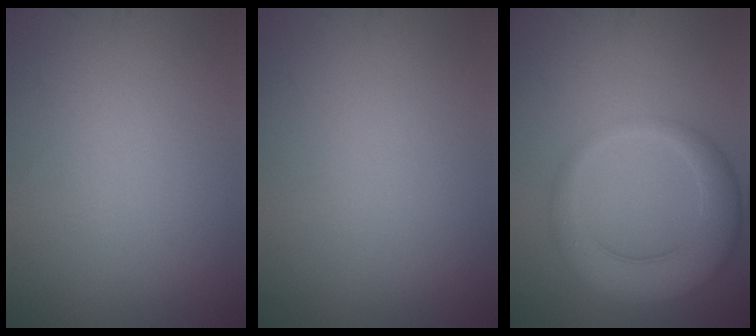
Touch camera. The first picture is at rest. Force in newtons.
{"total": 0.0}
{"total": 5.8, "press": 5.8, "slide": 0.5}